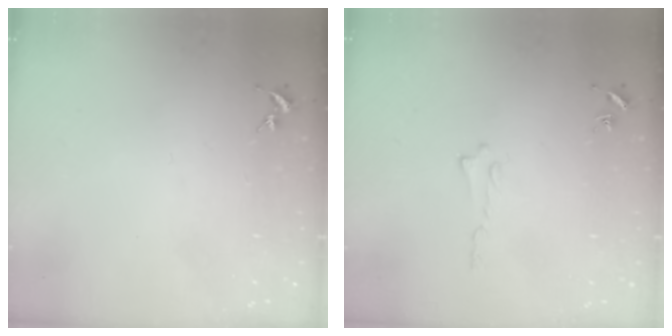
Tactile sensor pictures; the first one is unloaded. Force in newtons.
{"total": 0.0}